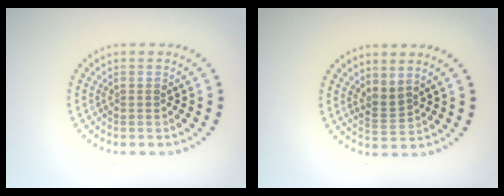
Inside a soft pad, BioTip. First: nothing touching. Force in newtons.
{"total": 1.7, "press": 1.3, "slide": 1.2}